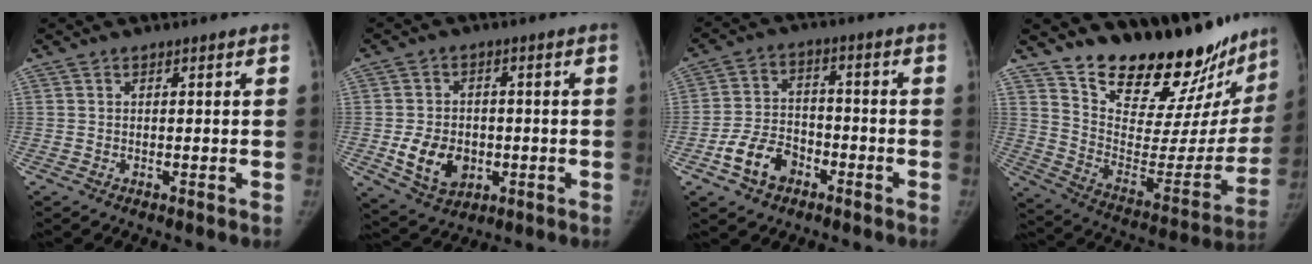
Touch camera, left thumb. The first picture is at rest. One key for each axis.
{"total": 9.4, "fx": -2.0, "fy": 7.3, "fz": 5.6, "tx": -0.070, "ty": 0.002, "tz": -0.022}
{"total": 9.1, "fx": -4.7, "fy": 6.3, "fz": 4.5, "tx": -0.067, "ty": 0.030, "tz": -0.082}
{"total": 26.2, "fx": 23.0, "fy": 8.6, "fz": 9.2, "tx": -0.097, "ty": -0.165, "tz": 0.337}